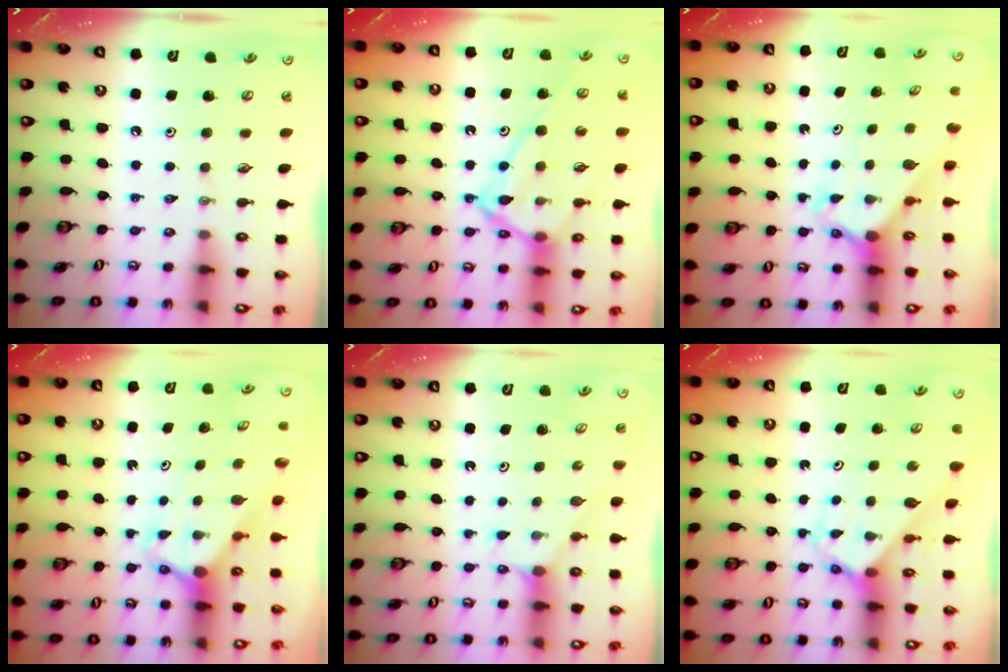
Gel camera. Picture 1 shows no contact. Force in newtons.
{"total": 14.0, "press": 14.0, "slide": 1.2}
{"total": 2.5, "press": 2.5, "slide": 0.2}
{"total": 2.9, "press": 2.9, "slide": 0.2}
{"total": 1.2, "press": 1.2, "slide": 0.2}
{"total": 2.9, "press": 2.9, "slide": 0.2}